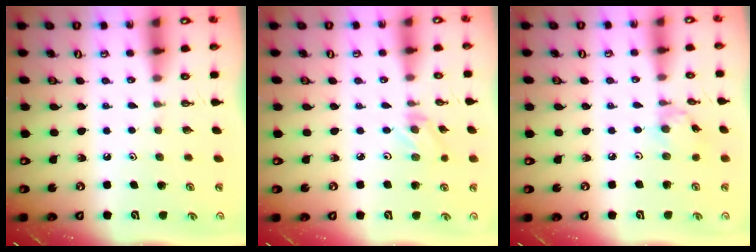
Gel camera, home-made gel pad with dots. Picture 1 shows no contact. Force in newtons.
{"total": 1.6, "press": 1.5, "slide": 0.3}
{"total": 1.8, "press": 1.7, "slide": 0.1}